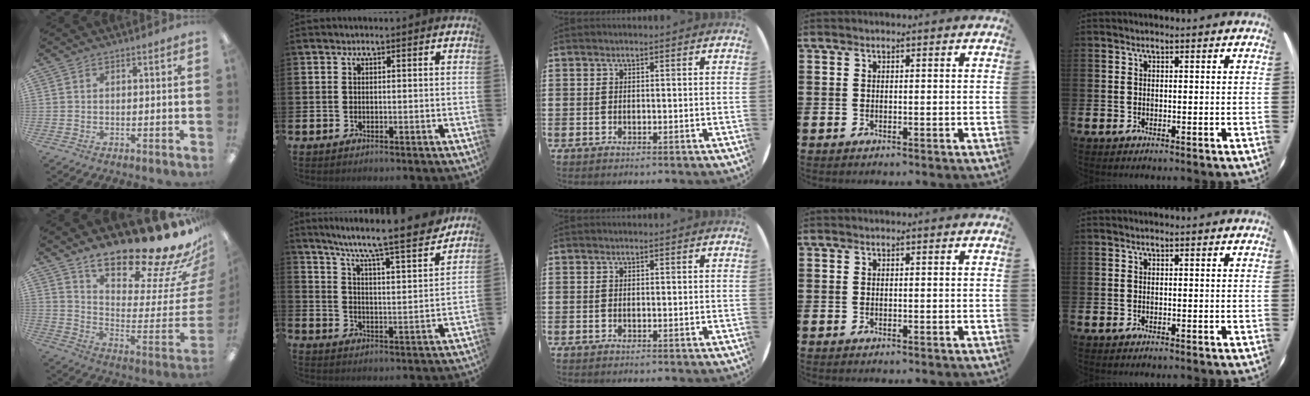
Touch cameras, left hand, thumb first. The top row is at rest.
{"thumb": {"total": 22.6, "force": [19.0, 5.1, 11.1], "torque": [-0.142, -0.154, 0.305]}, "index": {"total": 8.6, "force": [7.9, -0.2, 3.6], "torque": [-0.098, -0.065, 0.127]}}